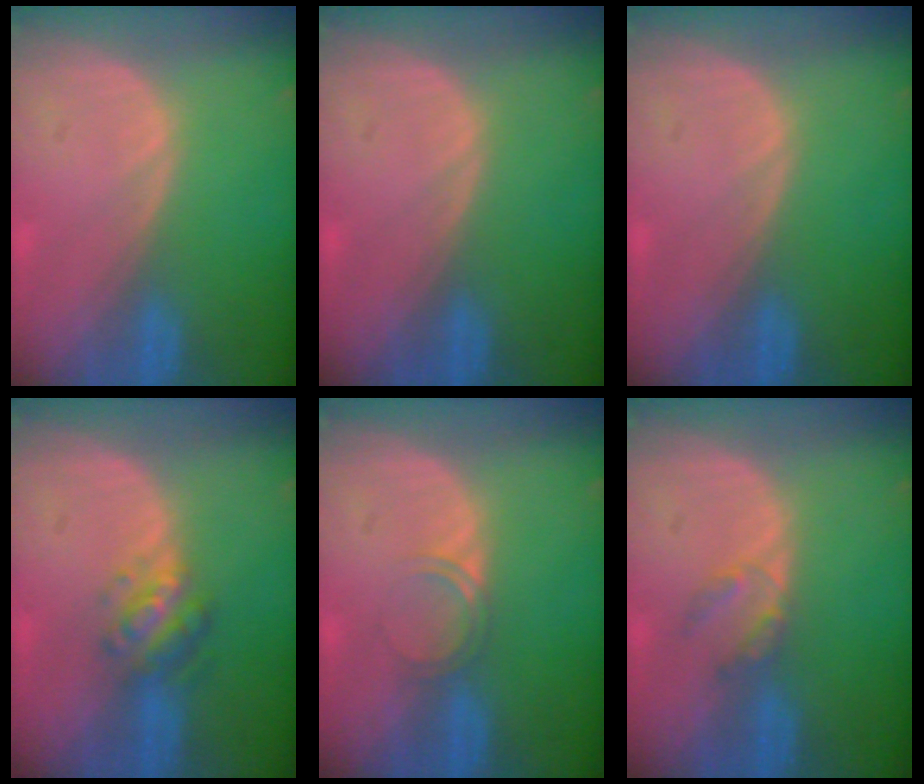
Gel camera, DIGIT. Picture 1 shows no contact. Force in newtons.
{"total": 0.0}
{"total": 0.0}
{"total": 4.9, "press": 4.5, "slide": 2.0}
{"total": 2.0, "press": 2.0, "slide": 0.2}
{"total": 2.5, "press": 2.5, "slide": 0.3}